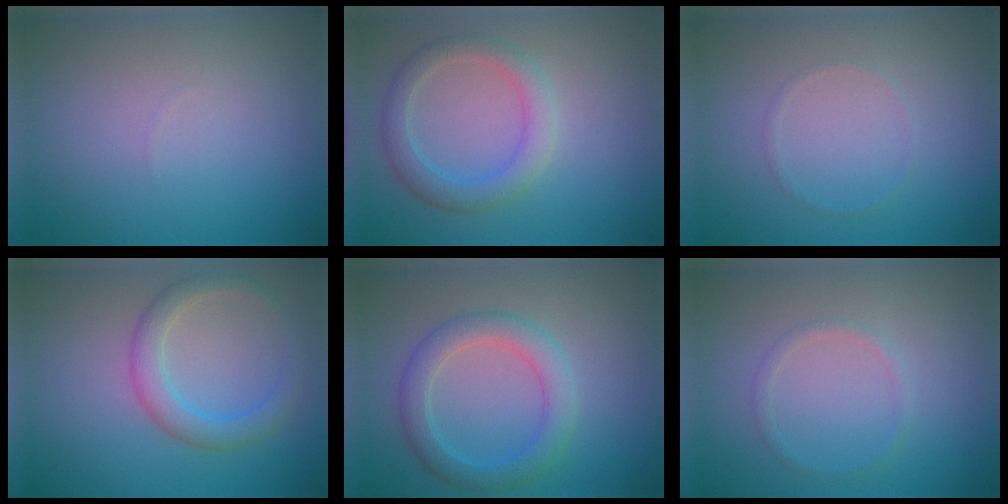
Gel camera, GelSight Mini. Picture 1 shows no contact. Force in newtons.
{"total": 3.3, "press": 3.3, "slide": 0.2}
{"total": 0.6, "press": 0.6, "slide": 0.1}
{"total": 3.2, "press": 3.2, "slide": 0.1}
{"total": 3.8, "press": 3.8, "slide": 0.2}
{"total": 1.0, "press": 1.0, "slide": 0.1}